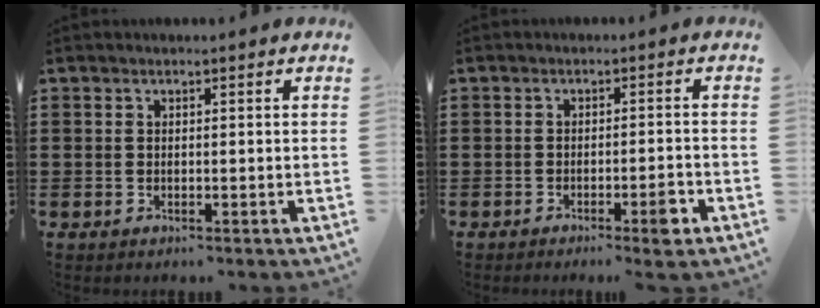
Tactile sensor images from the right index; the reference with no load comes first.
{"total": 3.8, "force": [-2.1, 0.3, 3.2], "torque": [-0.048, -0.004, -0.035]}